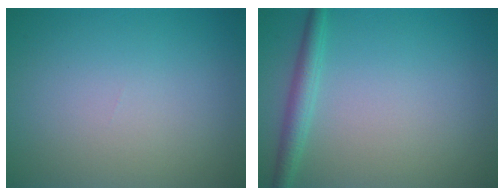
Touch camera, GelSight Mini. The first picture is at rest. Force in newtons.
{"total": 2.2, "press": 2.2, "slide": 0.1}